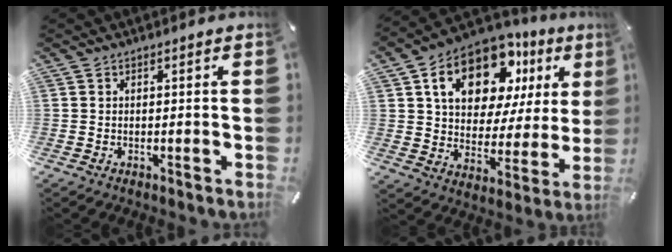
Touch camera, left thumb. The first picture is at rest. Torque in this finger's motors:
{"motor_torque": [2.08, 2.10, 1.54, -1.23, 0.53]}